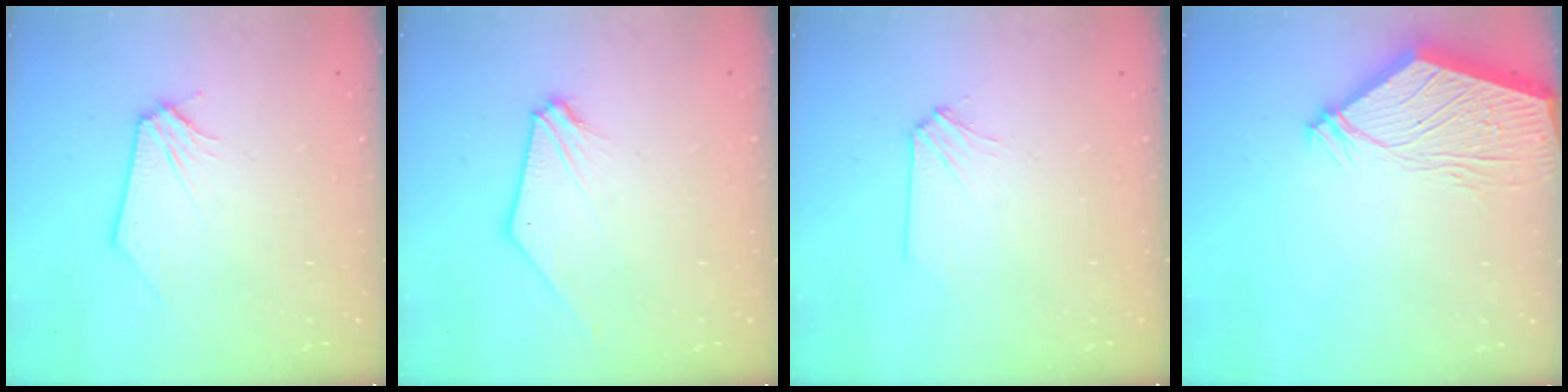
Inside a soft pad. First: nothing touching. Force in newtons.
{"total": 1.8, "press": 1.8, "slide": 0.4}
{"total": 2.1, "press": 2.1, "slide": 0.4}
{"total": 10.4, "press": 10.3, "slide": 1.3}